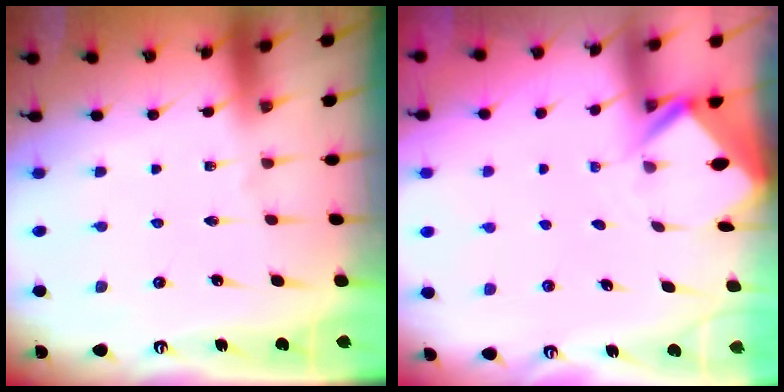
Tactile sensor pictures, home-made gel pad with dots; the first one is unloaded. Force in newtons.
{"total": 2.3, "press": 2.3, "slide": 0.1}